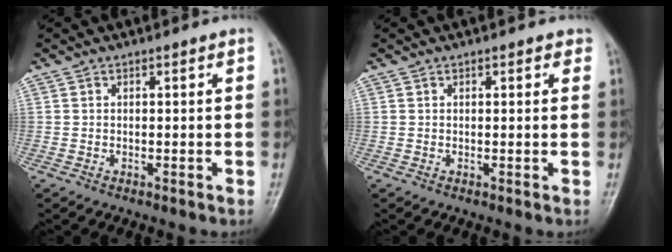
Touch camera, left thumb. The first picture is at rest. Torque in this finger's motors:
{"motor_torque": [-0.35, 0.21, 0.01, 0.08, 0.03]}